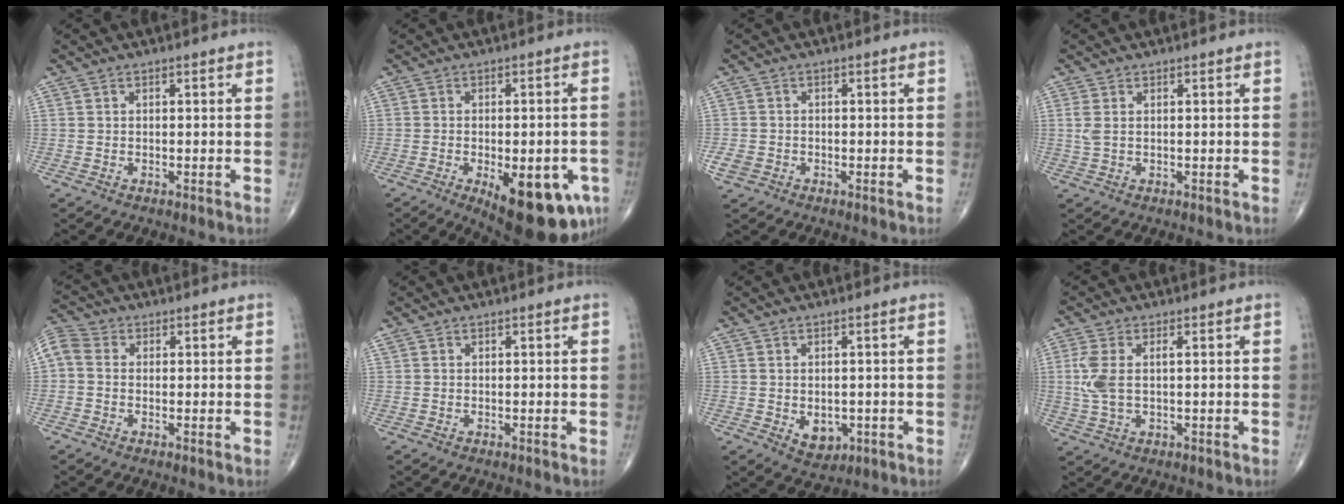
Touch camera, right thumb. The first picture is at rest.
{"total": 16.8, "force": [-6.8, 6.8, 13.8], "torque": [-0.135, 0.002, -0.075]}
{"total": 2.6, "force": [-1.1, 2.1, 1.1], "torque": [-0.021, 0.006, -0.019]}
{"total": 1.9, "force": [0.4, 0.9, 1.6], "torque": [-0.045, 0.008, 0.014]}
{"total": 5.6, "force": [0.2, 4.3, 3.5], "torque": [-0.080, 0.017, -0.006]}
{"total": 0.0}
{"total": 4.5, "force": [-0.9, 3.3, 2.9], "torque": [-0.020, -0.003, -0.001]}
{"total": 6.0, "force": [0.6, 2.7, 5.4], "torque": [-0.142, 0.009, 0.014]}